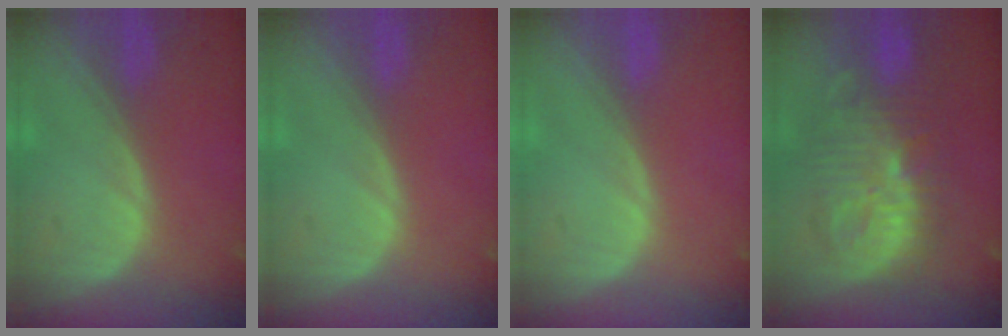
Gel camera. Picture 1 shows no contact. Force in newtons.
{"total": 0.0}
{"total": 0.0}
{"total": 10.3, "press": 10.3, "slide": 0.4}